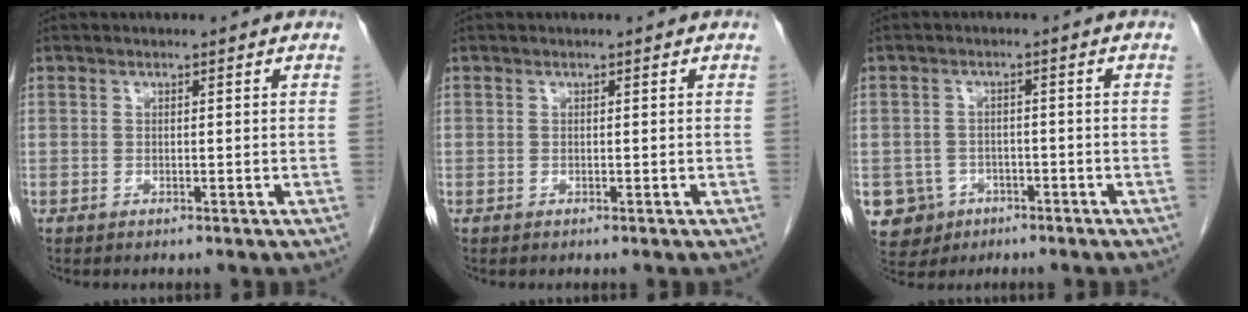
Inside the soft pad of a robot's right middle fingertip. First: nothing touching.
{"total": 0.0}
{"total": 5.8, "force": [-2.6, 5.1, 0.6], "torque": [-0.015, 0.008, -0.035]}